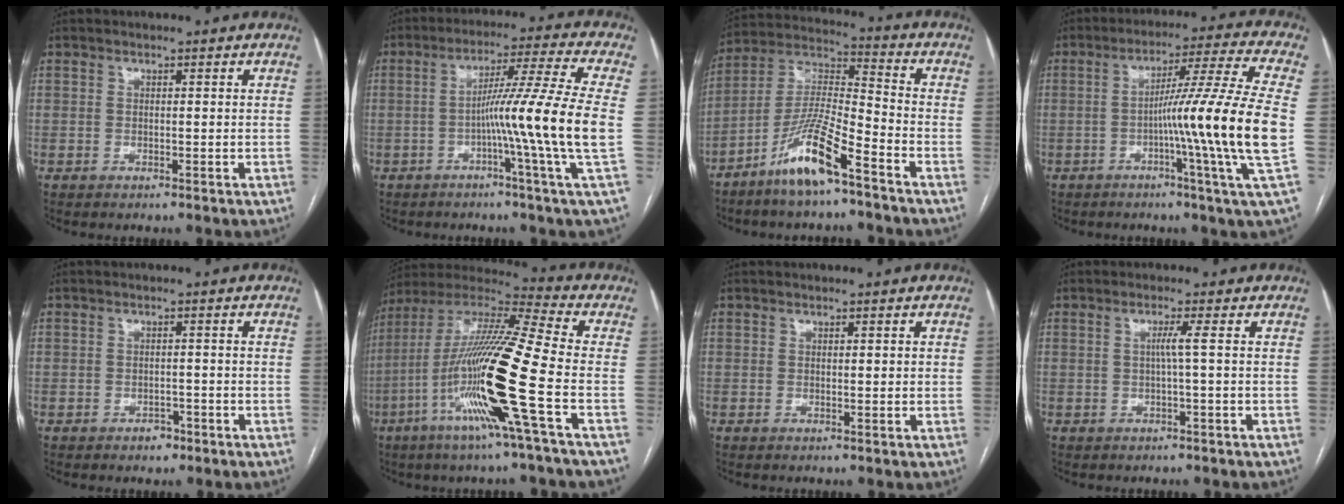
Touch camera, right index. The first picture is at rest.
{"total": 13.1, "force": [-2.5, -3.2, 12.4], "torque": [-0.198, -0.005, -0.048]}
{"total": 12.1, "force": [-7.7, 1.1, 9.2], "torque": [-0.188, -0.011, -0.154]}
{"total": 15.8, "force": [-2.6, -3.4, 15.2], "torque": [-0.238, -0.012, -0.054]}
{"total": 2.0, "force": [-1.3, 1.4, 0.7], "torque": [-0.006, 0.005, -0.014]}
{"total": 20.7, "force": [-6.4, -0.6, 19.7], "torque": [-0.404, -0.024, -0.136]}
{"total": 1.0, "force": [0.2, 0.3, 0.9], "torque": [-0.012, 0.000, 0.003]}
{"total": 1.9, "force": [0.0, -0.7, 1.7], "torque": [-0.030, 0.002, -0.001]}